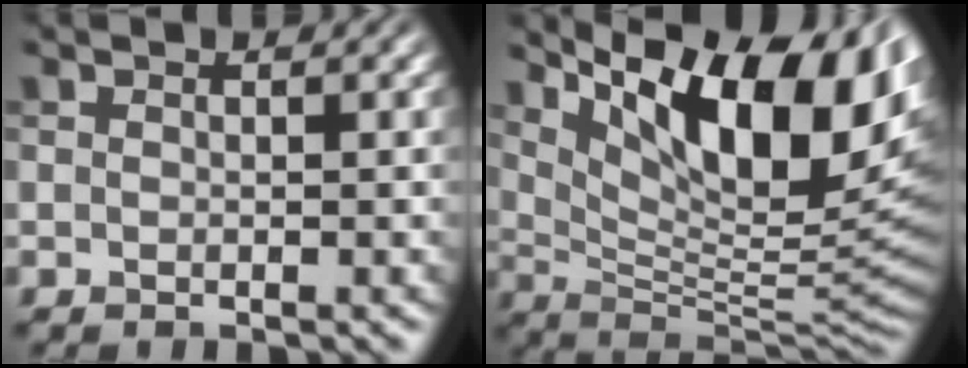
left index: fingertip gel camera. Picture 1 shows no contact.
{"total": 14.3, "force": [6.5, 5.3, 11.6], "torque": [-0.177, 0.000, 0.119]}